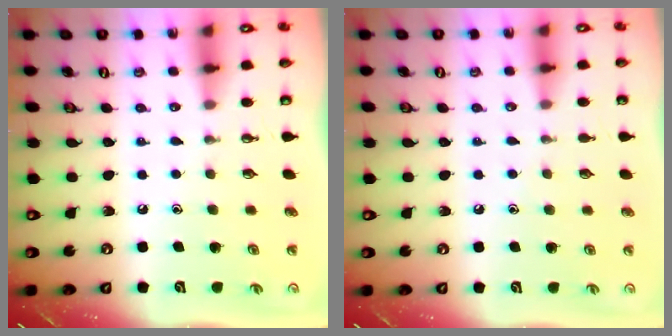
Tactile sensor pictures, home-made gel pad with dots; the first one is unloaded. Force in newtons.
{"total": 2.7, "press": 2.6, "slide": 0.3}